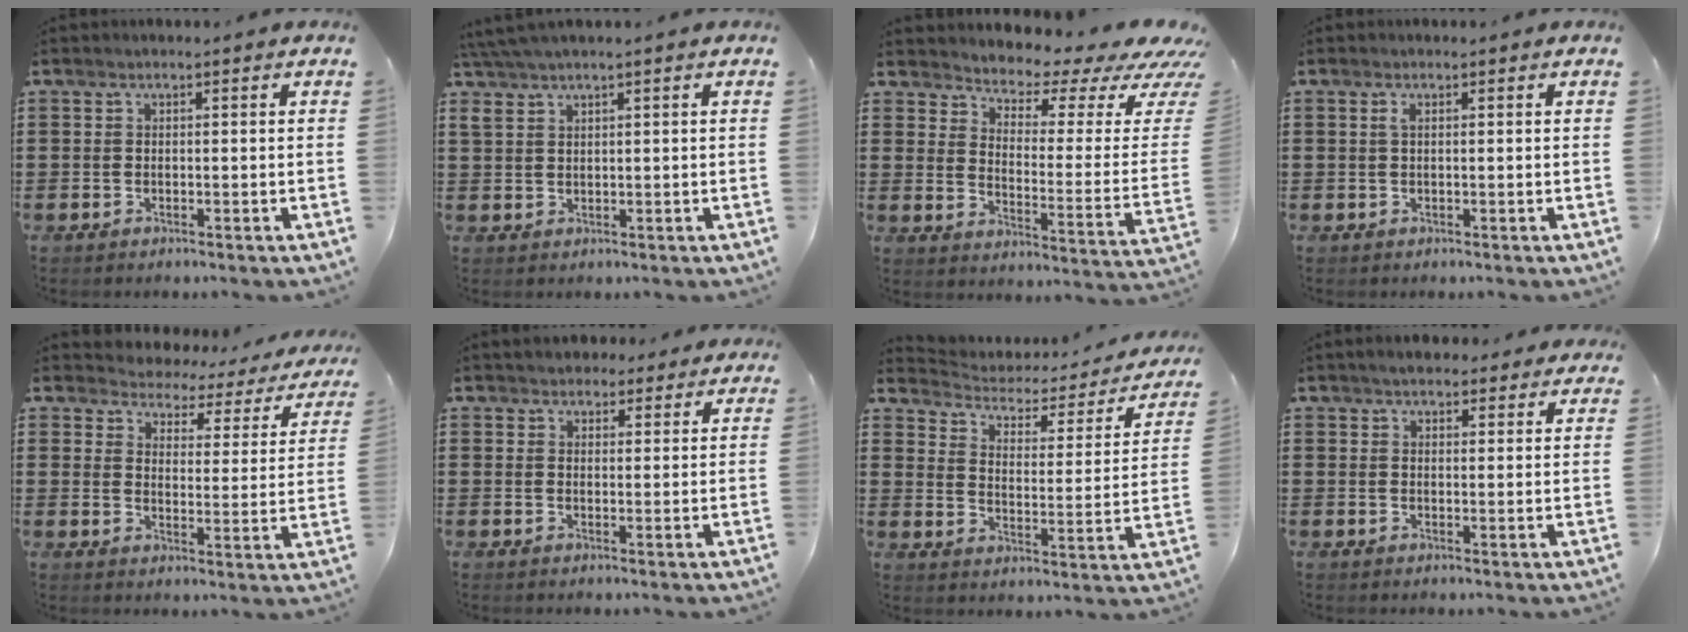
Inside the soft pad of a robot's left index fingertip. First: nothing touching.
{"total": 2.7, "force": [1.9, 0.3, 1.9], "torque": [-0.042, 0.005, 0.037]}
{"total": 3.6, "force": [3.2, 1.0, 1.4], "torque": [-0.033, -0.040, 0.045]}
{"total": 0.9, "force": [0.3, 0.2, 0.8], "torque": [-0.018, 0.000, 0.005]}
{"total": 2.6, "force": [2.5, 0.7, -0.2], "torque": [-0.018, -0.026, 0.034]}
{"total": 2.9, "force": [2.5, 1.4, 0.1], "torque": [-0.004, -0.002, 0.046]}
{"total": 2.8, "force": [2.2, 1.4, 1.0], "torque": [-0.038, -0.018, 0.029]}
{"total": 3.3, "force": [3.0, 1.0, 1.0], "torque": [-0.027, -0.001, 0.057]}